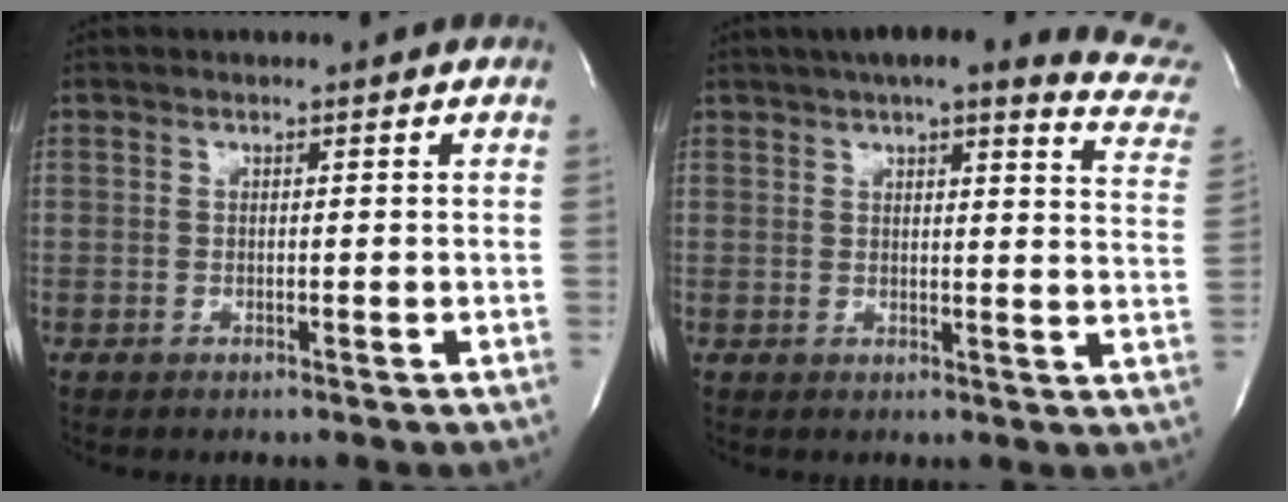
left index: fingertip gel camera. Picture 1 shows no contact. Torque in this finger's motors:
{"motor_torque": [0.32, -0.57, 0.31, 0.07]}